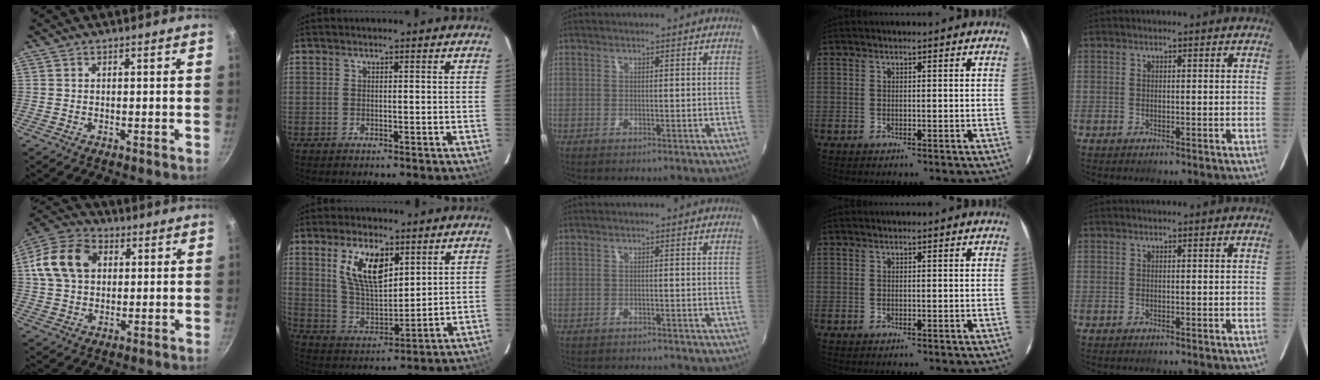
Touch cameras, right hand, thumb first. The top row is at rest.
{"thumb": {"total": 13.3, "force": [3.0, 9.9, 8.3], "torque": [-0.140, 0.016, 0.040]}, "index": {"total": 11.7, "force": [5.4, 5.3, 8.9], "torque": [-0.166, 0.007, 0.113]}, "middle": {"total": 5.6, "force": [-5.3, 1.0, 1.5], "torque": [-0.042, -0.011, -0.078]}}